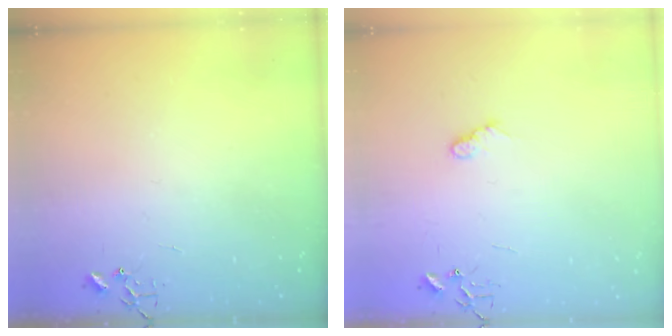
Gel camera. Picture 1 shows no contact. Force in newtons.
{"total": 7.2, "press": 7.1, "slide": 0.7}